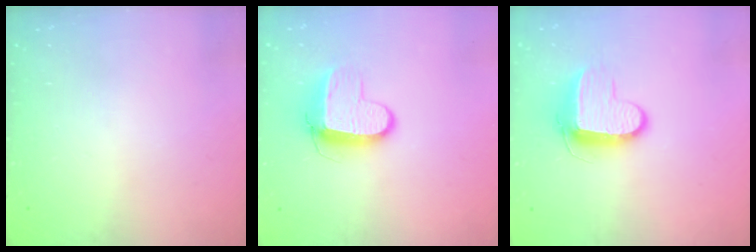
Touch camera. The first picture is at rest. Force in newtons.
{"total": 8.9, "press": 8.8, "slide": 1.0}
{"total": 9.6, "press": 9.6, "slide": 0.8}